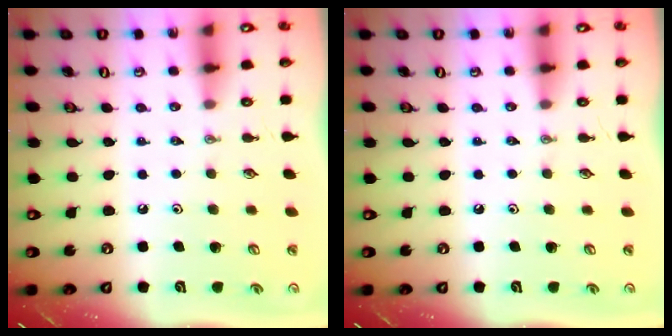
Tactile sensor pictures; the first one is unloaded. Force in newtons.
{"total": 0.0}